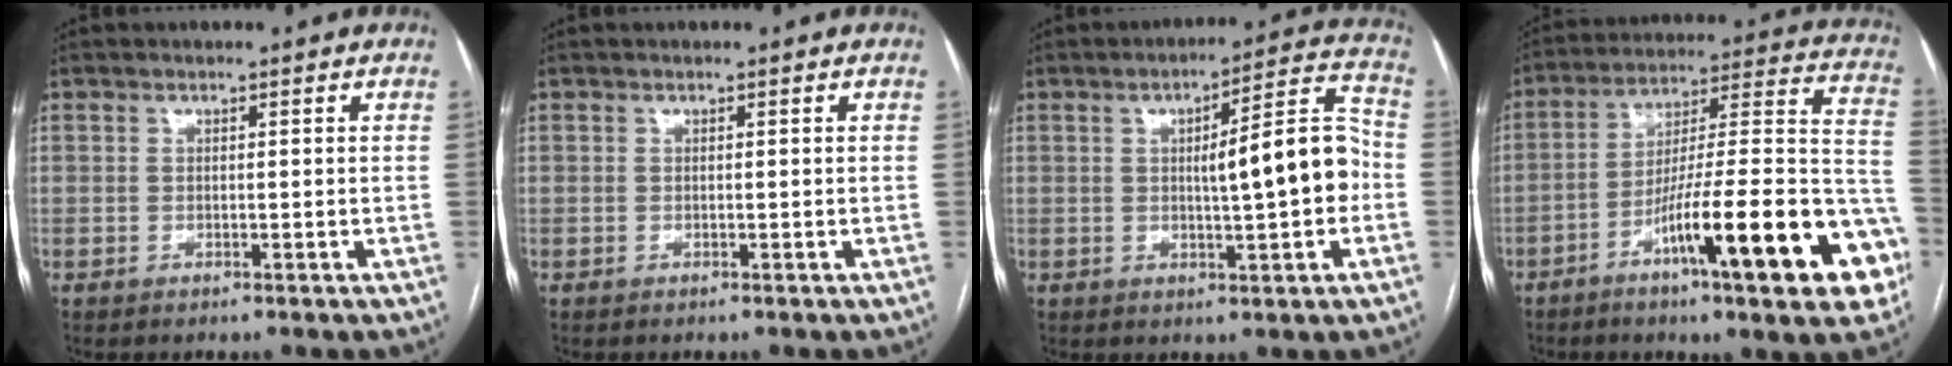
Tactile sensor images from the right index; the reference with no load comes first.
{"total": 0.0}
{"total": 11.1, "force": [-0.6, 1.7, 11.0], "torque": [-0.152, 0.027, -0.008]}
{"total": 23.9, "force": [-10.4, 2.5, 21.3], "torque": [-0.249, 0.005, -0.157]}